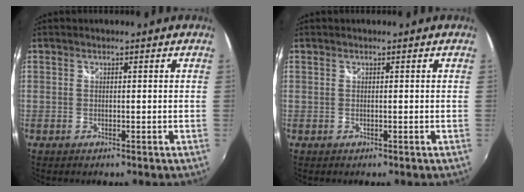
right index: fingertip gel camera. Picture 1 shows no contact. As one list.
[{"total": 0.0}]